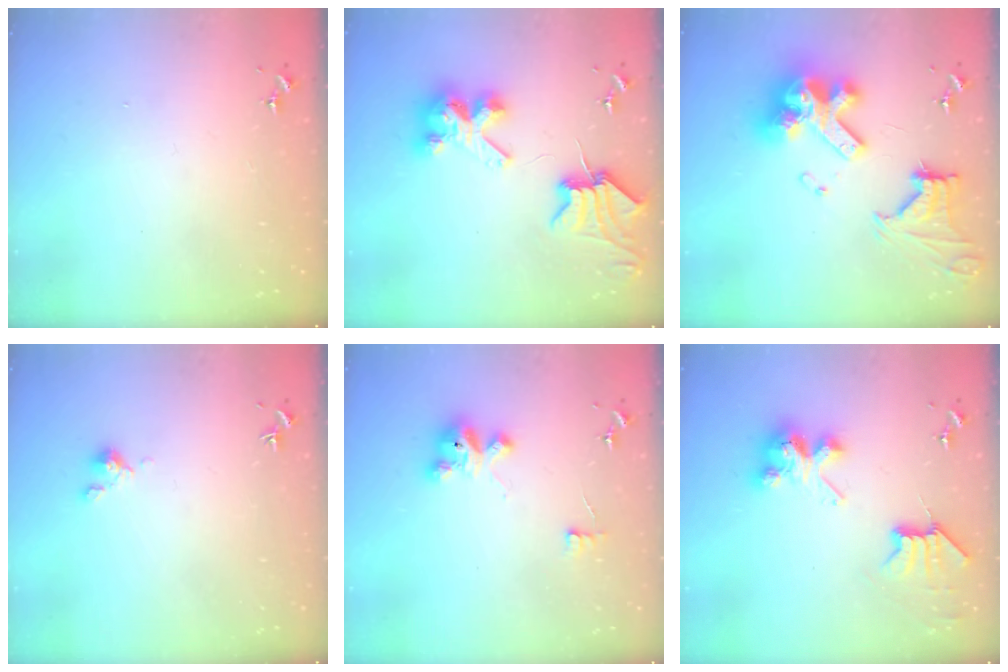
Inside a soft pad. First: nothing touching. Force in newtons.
{"total": 10.1, "press": 10.0, "slide": 1.4}
{"total": 23.3, "press": 23.2, "slide": 2.5}
{"total": 3.7, "press": 3.7, "slide": 0.4}
{"total": 5.5, "press": 5.5, "slide": 0.3}
{"total": 7.9, "press": 7.9, "slide": 0.2}